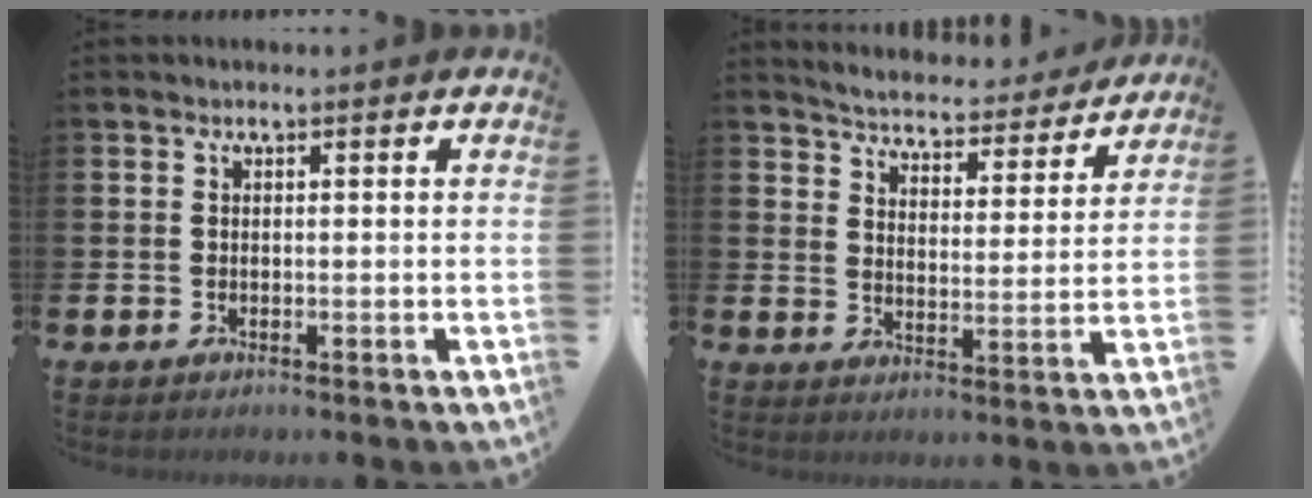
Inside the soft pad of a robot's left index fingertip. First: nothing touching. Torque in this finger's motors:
{"motor_torque": [0.75, -1.38, 0.33, 0.01]}